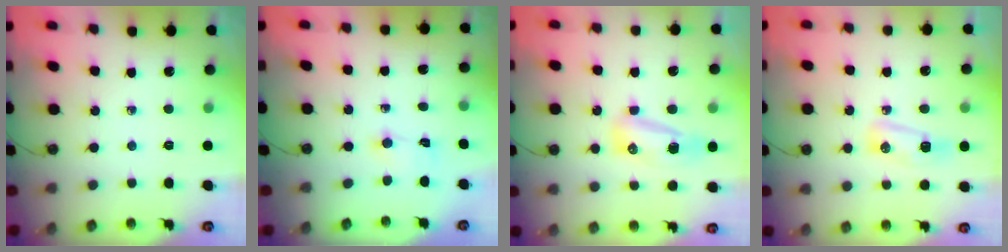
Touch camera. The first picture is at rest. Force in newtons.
{"total": 1.5, "press": 1.4, "slide": 0.6}
{"total": 12.0, "press": 9.9, "slide": 6.8}
{"total": 6.9, "press": 6.8, "slide": 1.0}